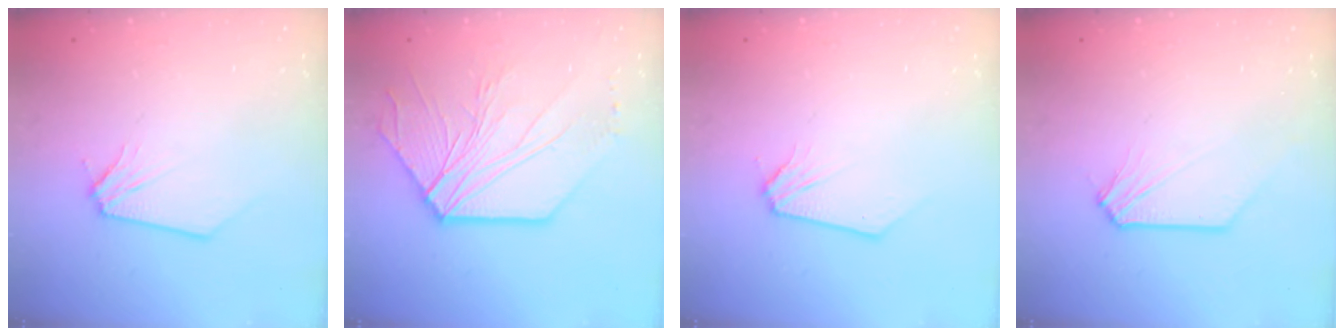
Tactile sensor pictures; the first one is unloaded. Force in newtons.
{"total": 11.4, "press": 11.3, "slide": 1.1}
{"total": 0.0}
{"total": 0.7, "press": 0.7, "slide": 0.1}